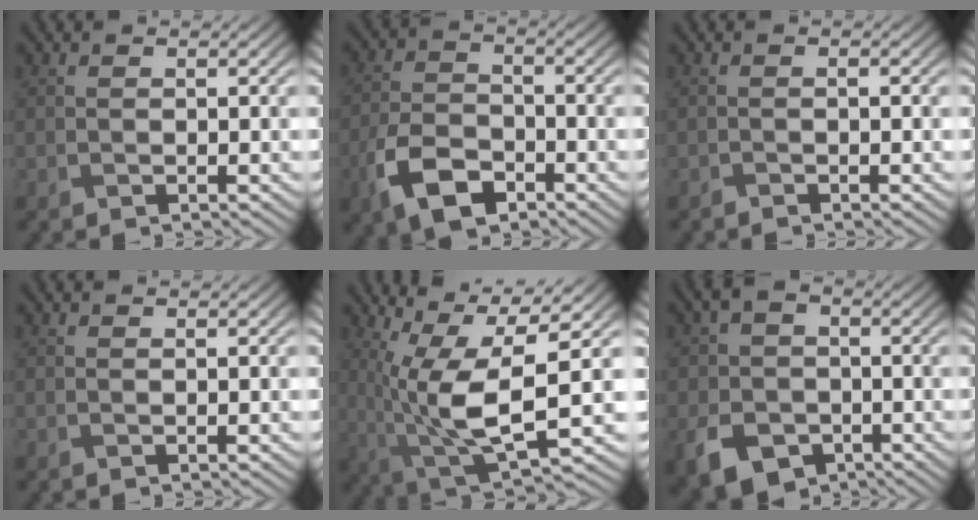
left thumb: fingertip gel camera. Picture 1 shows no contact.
{"total": 8.3, "force": [-4.6, 4.6, 5.2], "torque": [-0.124, -0.009, -0.099]}
{"total": 0.7, "force": [-0.7, -0.1, 0.2], "torque": [-0.007, 0.003, -0.015]}
{"total": 0.0}
{"total": 11.2, "force": [1.1, 3.1, 10.7], "torque": [-0.231, 0.000, 0.025]}
{"total": 8.5, "force": [-3.2, 6.4, 4.6], "torque": [-0.114, -0.035, -0.063]}